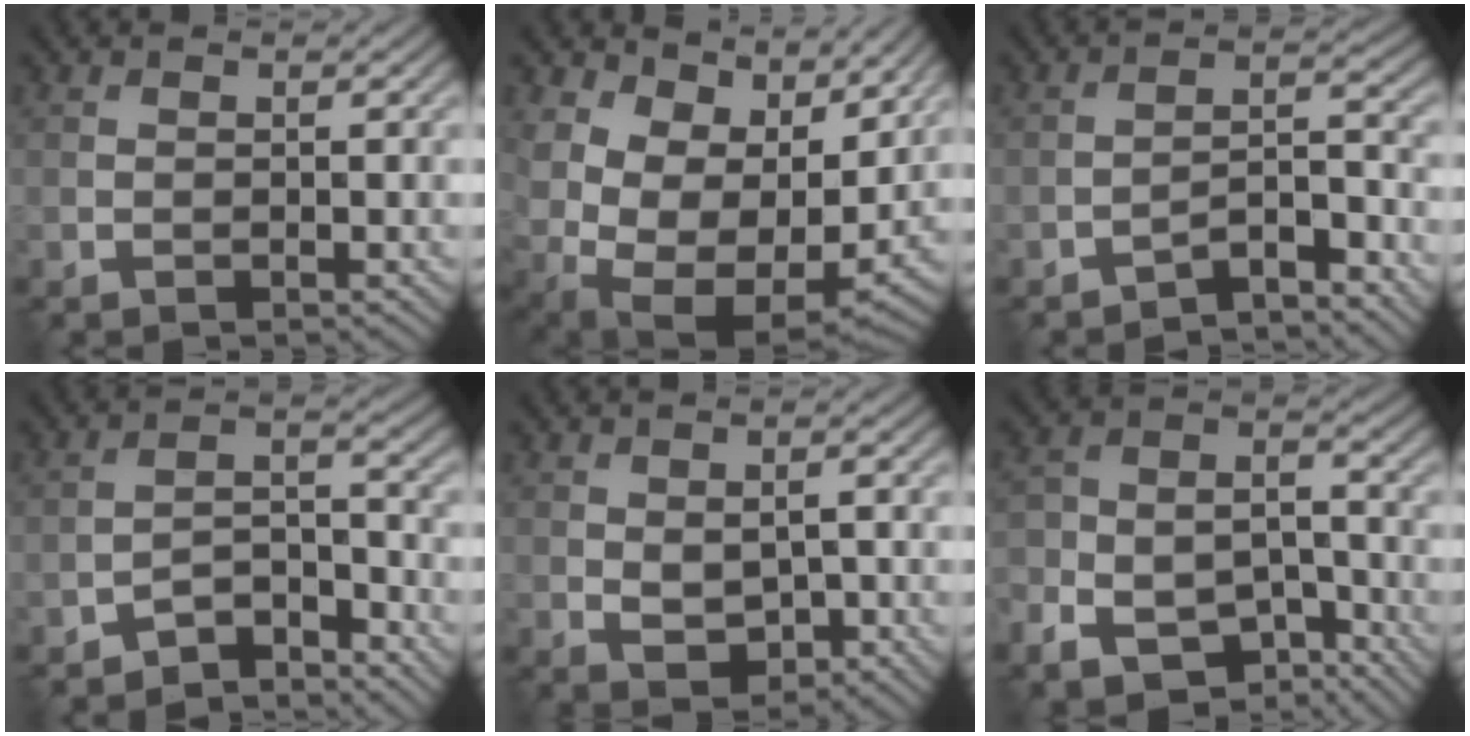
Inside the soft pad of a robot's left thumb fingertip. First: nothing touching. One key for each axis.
{"total": 13.9, "fx": 5.8, "fy": 9.5, "fz": 8.4, "tx": -0.204, "ty": 0.003, "tz": 0.117}
{"total": 4.7, "fx": -3.8, "fy": 0.9, "fz": 2.6, "tx": -0.043, "ty": 0.014, "tz": -0.071}
{"total": 5.4, "fx": -4.6, "fy": 1.7, "fz": 2.3, "tx": -0.037, "ty": 0.010, "tz": -0.093}
{"total": 4.1, "fx": -0.5, "fy": 2.4, "fz": 3.2, "tx": -0.056, "ty": -0.008, "tz": -0.005}
{"total": 11.1, "fx": -7.2, "fy": 6.5, "fz": 5.5, "tx": -0.120, "ty": -0.023, "tz": -0.127}